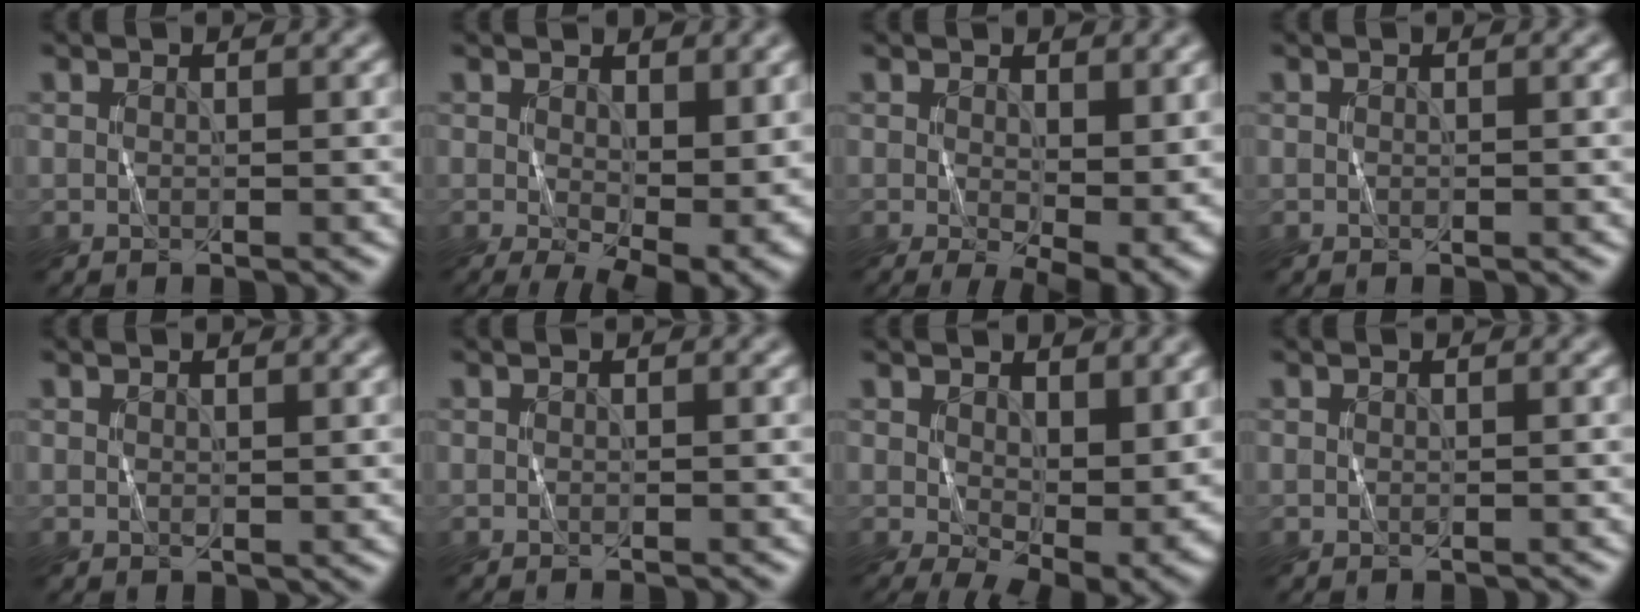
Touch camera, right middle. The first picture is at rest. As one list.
[{"total": 7.7, "force": [-0.2, 4.0, 6.6], "torque": [-0.106, -0.025, 0.010]}, {"total": 6.1, "force": [-0.2, 2.8, 5.4], "torque": [-0.088, -0.022, 0.007]}, {"total": 0.0}, {"total": 0.7, "force": [0.5, 0.4, 0.3], "torque": [-0.005, -0.002, 0.010]}, {"total": 0.0}, {"total": 8.3, "force": [0.6, 4.5, 6.9], "torque": [-0.120, -0.025, 0.024]}, {"total": 0.0}]